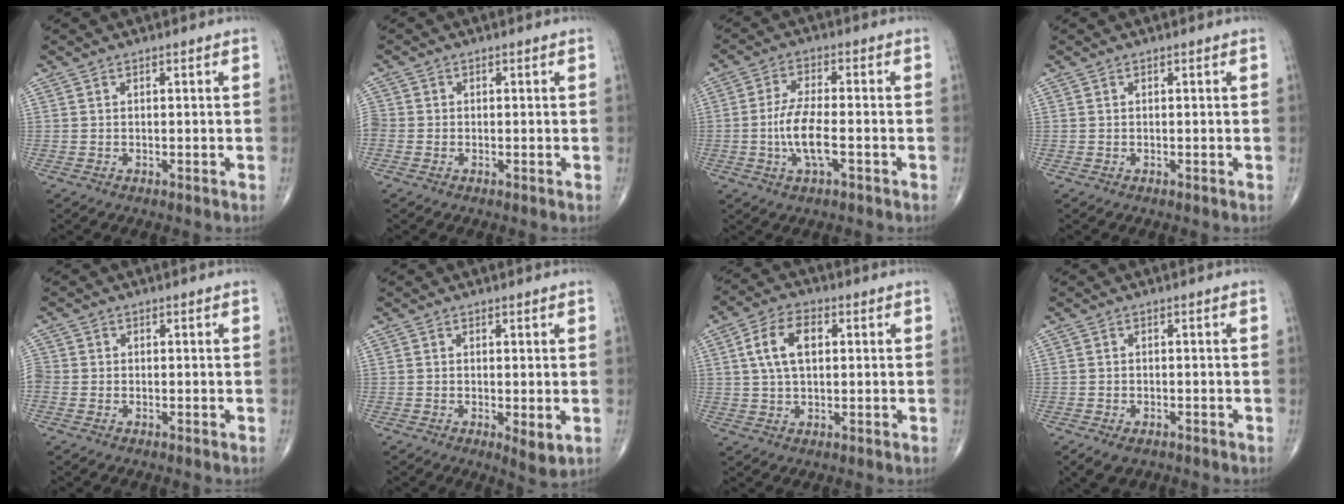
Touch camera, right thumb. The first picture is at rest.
{"total": 2.8, "force": [-0.6, 2.4, 1.3], "torque": [-0.033, 0.004, -0.016]}
{"total": 7.8, "force": [-1.9, 2.7, 7.1], "torque": [-0.148, 0.010, -0.038]}
{"total": 0.0}
{"total": 3.1, "force": [-0.7, 2.7, 1.5], "torque": [-0.039, 0.005, -0.018]}
{"total": 3.6, "force": [-0.5, 1.2, 3.3], "torque": [-0.053, -0.014, -0.010]}
{"total": 8.4, "force": [1.8, 4.8, 6.6], "torque": [-0.118, 0.012, 0.031]}
{"total": 3.6, "force": [-2.1, 2.0, 2.1], "torque": [-0.037, 0.000, -0.030]}